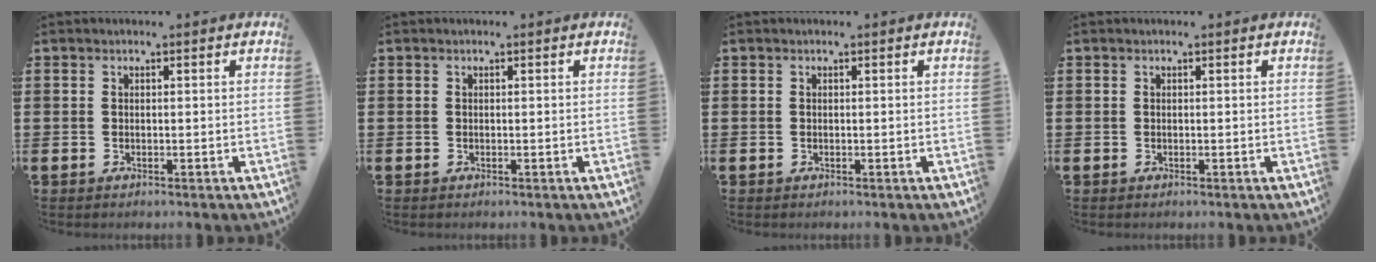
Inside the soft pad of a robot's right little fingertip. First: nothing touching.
{"total": 0.0}
{"total": 0.0}
{"total": 0.0}